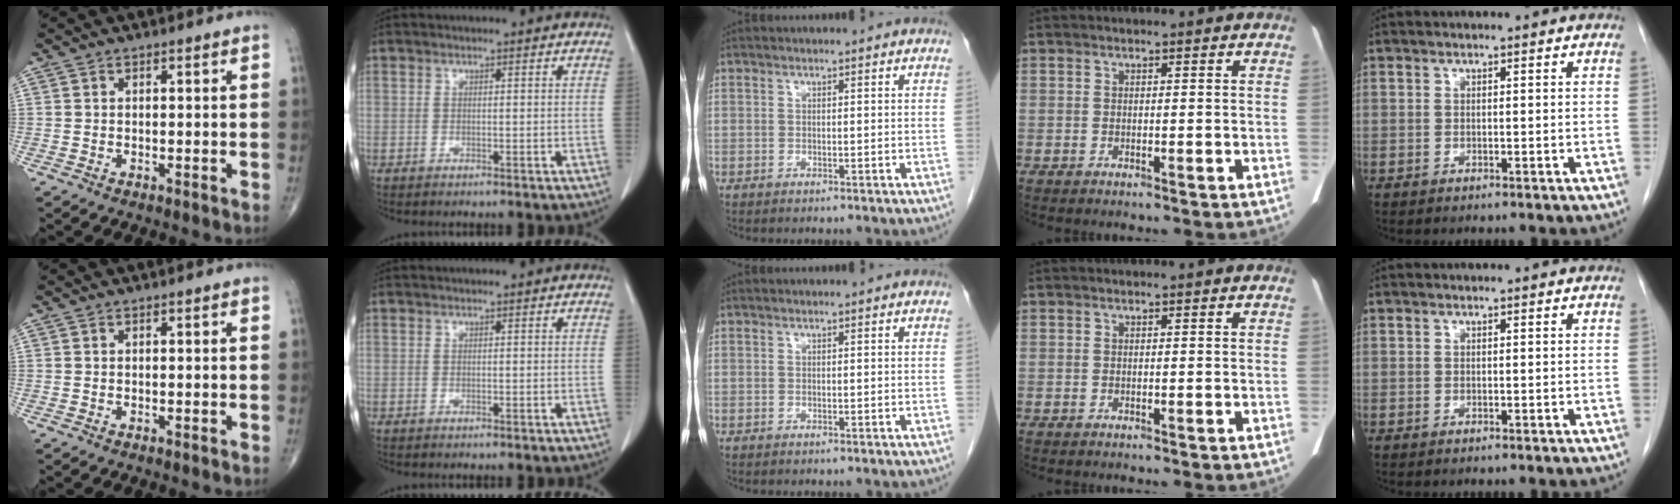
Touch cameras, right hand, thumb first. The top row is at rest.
{}